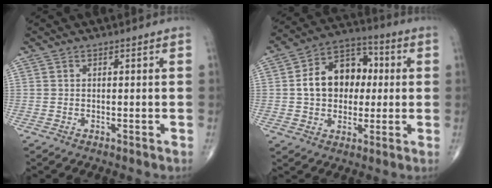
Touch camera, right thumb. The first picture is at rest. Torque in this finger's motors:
{"motor_torque": [0.79, 2.35, 1.33, -0.01, 0.11]}